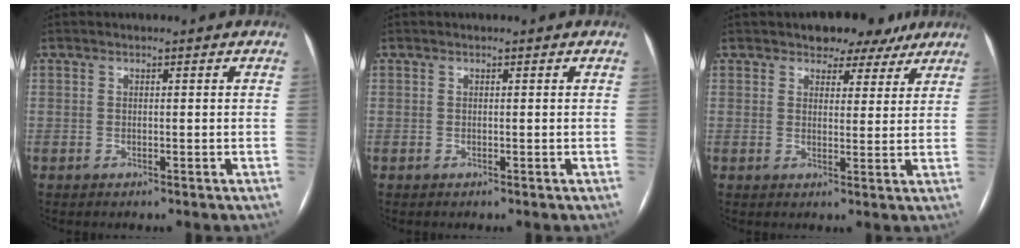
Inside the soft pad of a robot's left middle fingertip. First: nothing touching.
{"total": 0.0}
{"total": 6.2, "force": [4.8, 3.5, 1.5], "torque": [-0.009, 0.005, 0.059]}